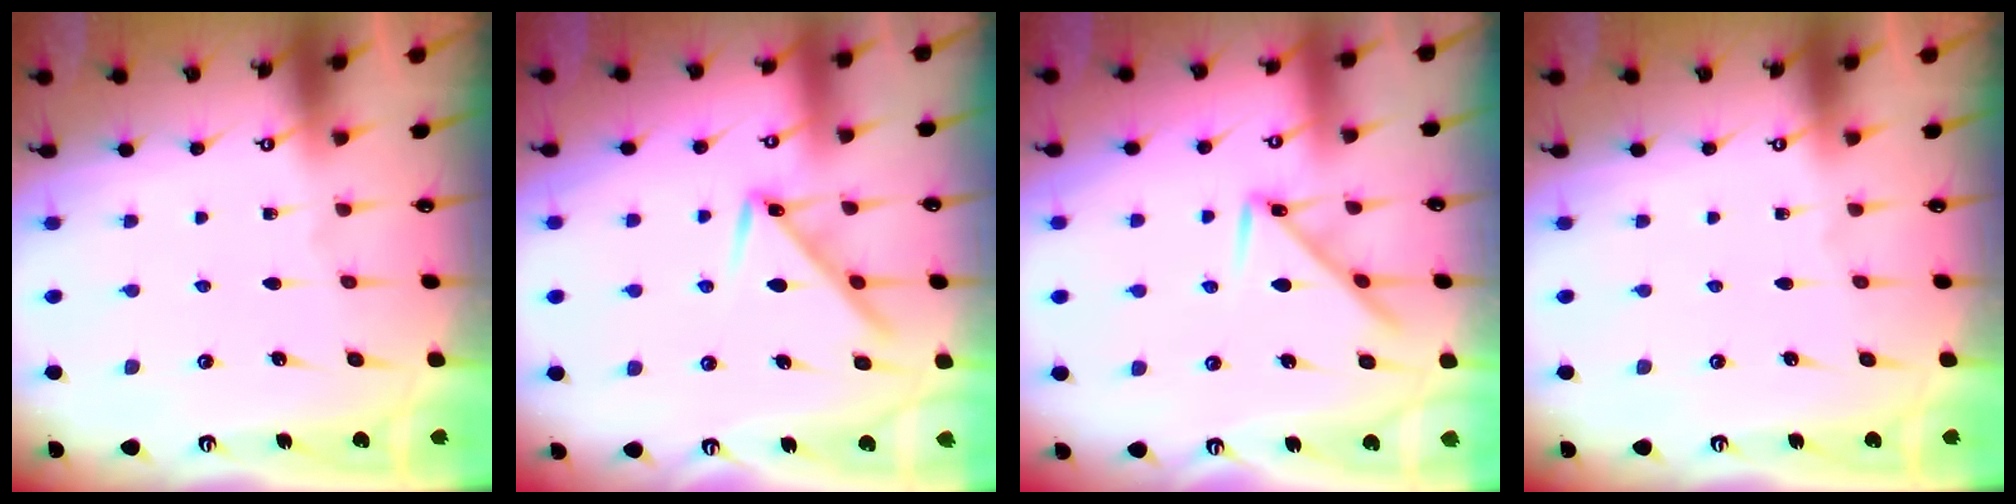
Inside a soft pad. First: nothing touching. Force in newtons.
{"total": 8.9, "press": 8.9, "slide": 0.3}
{"total": 8.0, "press": 7.9, "slide": 1.1}
{"total": 0.0}